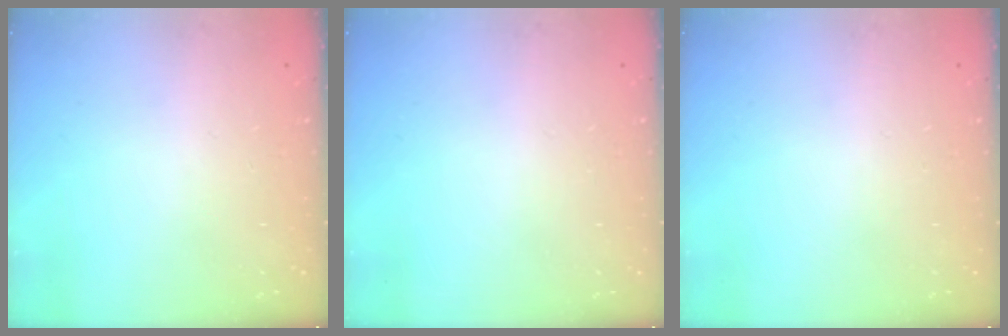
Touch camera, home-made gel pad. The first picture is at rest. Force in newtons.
{"total": 0.0}
{"total": 0.0}